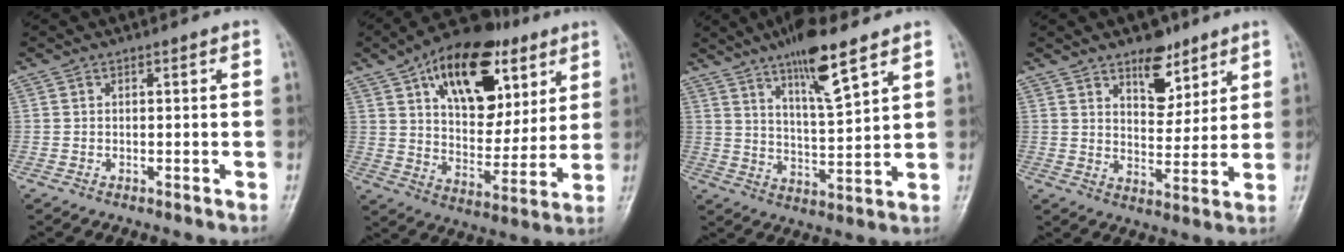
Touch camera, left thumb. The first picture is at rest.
{"total": 22.5, "force": [10.3, 12.8, 15.4], "torque": [-0.193, -0.024, 0.163]}
{"total": 11.7, "force": [7.6, 2.4, 8.5], "torque": [-0.135, -0.046, 0.131]}
{"total": 8.8, "force": [5.7, 4.7, 4.8], "torque": [-0.040, -0.038, 0.091]}